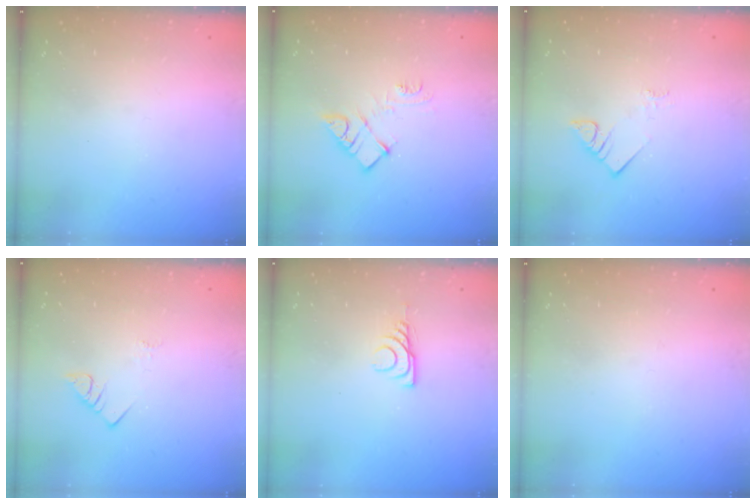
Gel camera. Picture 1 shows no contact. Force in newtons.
{"total": 9.3, "press": 9.3, "slide": 0.5}
{"total": 4.0, "press": 3.9, "slide": 0.3}
{"total": 3.1, "press": 3.1, "slide": 0.4}
{"total": 6.3, "press": 6.3, "slide": 0.9}
{"total": 2.8, "press": 2.8, "slide": 0.4}